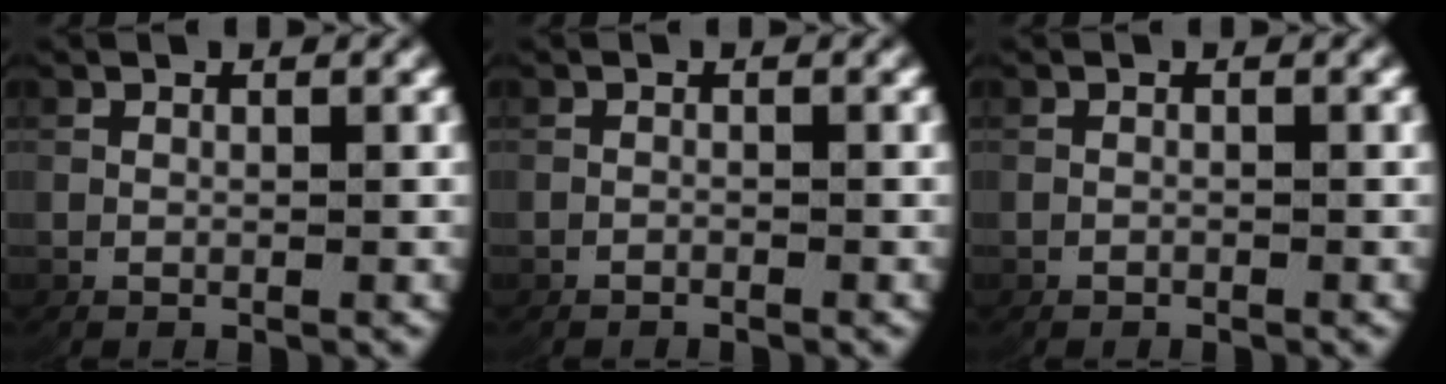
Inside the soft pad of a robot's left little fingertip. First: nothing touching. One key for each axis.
{"total": 0.9, "fx": -0.7, "fy": -0.5, "fz": -0.1, "tx": -0.002, "ty": -0.004, "tz": -0.011}
{"total": 0.7, "fx": -0.4, "fy": -0.6, "fz": -0.2, "tx": 0.000, "ty": -0.005, "tz": -0.004}